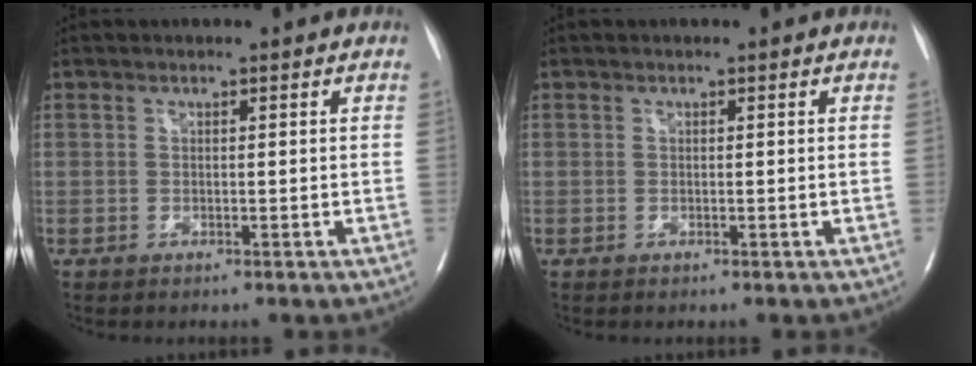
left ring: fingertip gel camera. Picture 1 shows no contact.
{"total": 0.0}